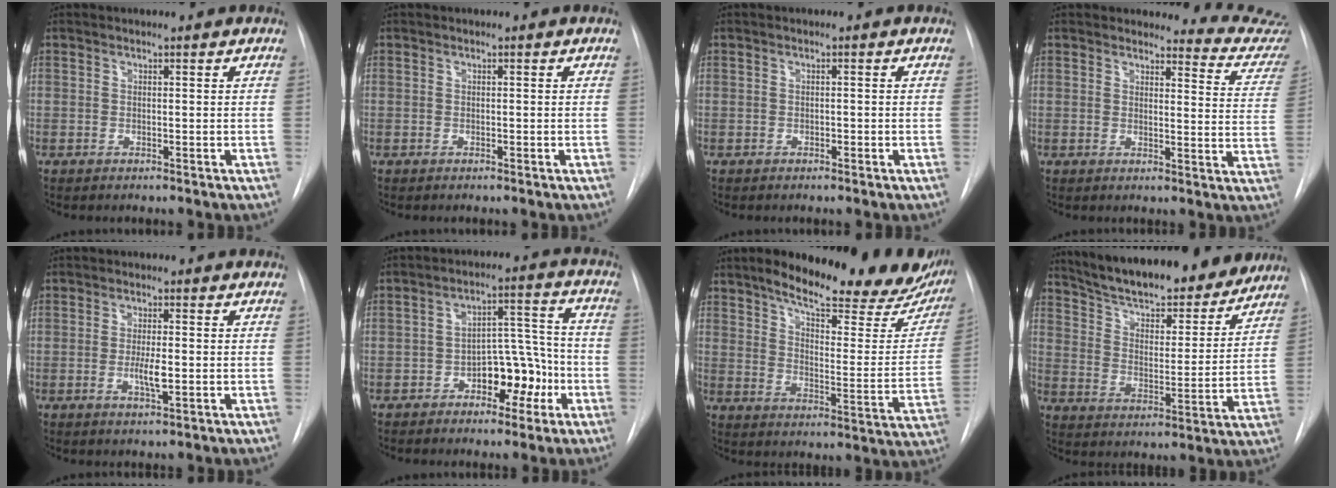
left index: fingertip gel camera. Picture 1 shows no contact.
{"total": 0.0}
{"total": 0.6, "force": [-0.4, 0.3, 0.2], "torque": [-0.003, -0.001, -0.009]}
{"total": 10.9, "force": [10.9, 0.9, -0.4], "torque": [0.039, -0.108, 0.085]}
{"total": 3.4, "force": [-0.8, 0.7, 3.3], "torque": [-0.061, -0.007, -0.013]}
{"total": 8.6, "force": [-3.8, 4.5, 6.2], "torque": [-0.087, 0.032, -0.056]}
{"total": 25.0, "force": [19.6, 6.6, 14.1], "torque": [-0.192, -0.029, 0.247]}
{"total": 22.8, "force": [20.0, 5.7, 9.3], "torque": [-0.146, -0.007, 0.286]}